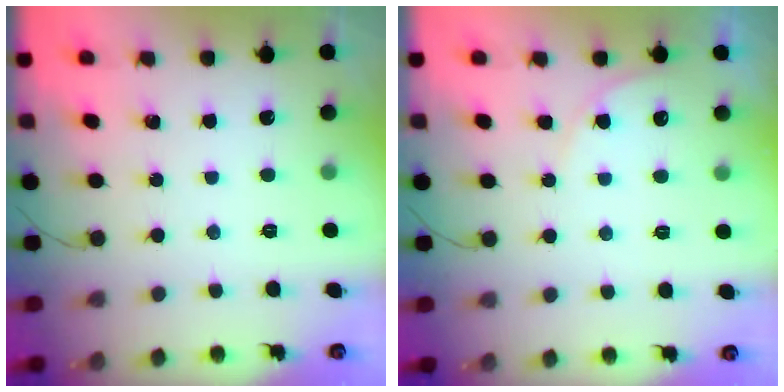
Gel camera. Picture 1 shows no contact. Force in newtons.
{"total": 4.8, "press": 4.8, "slide": 0.5}